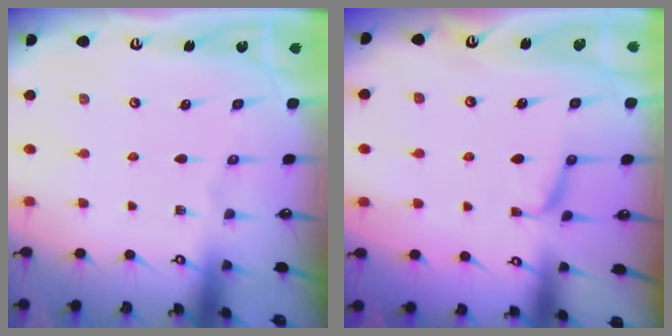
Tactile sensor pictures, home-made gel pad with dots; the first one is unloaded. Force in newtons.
{"total": 1.3, "press": 1.1, "slide": 0.7}